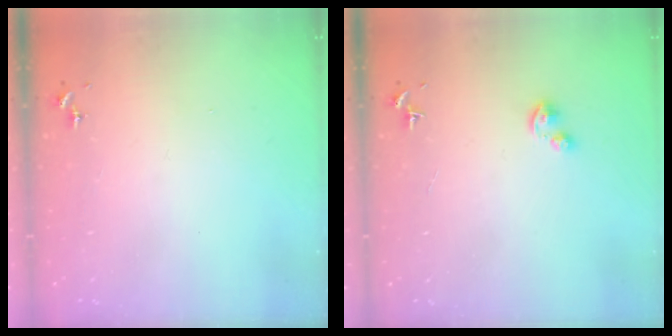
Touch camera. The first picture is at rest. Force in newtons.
{"total": 2.9, "press": 2.9, "slide": 0.1}